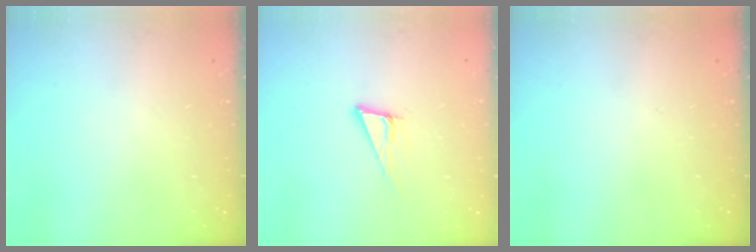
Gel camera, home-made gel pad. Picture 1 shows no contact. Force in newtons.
{"total": 11.3, "press": 10.9, "slide": 3.3}
{"total": 0.0}